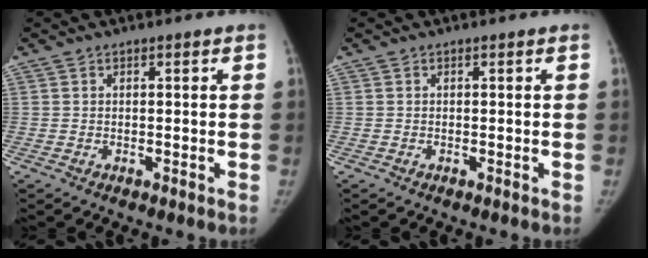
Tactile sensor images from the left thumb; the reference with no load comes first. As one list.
[{"total": 0.0}]